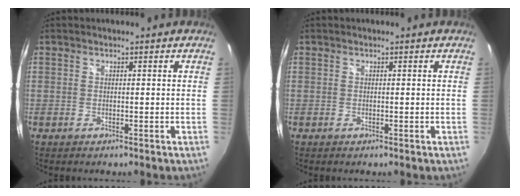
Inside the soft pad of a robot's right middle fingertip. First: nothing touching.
{"total": 0.0}